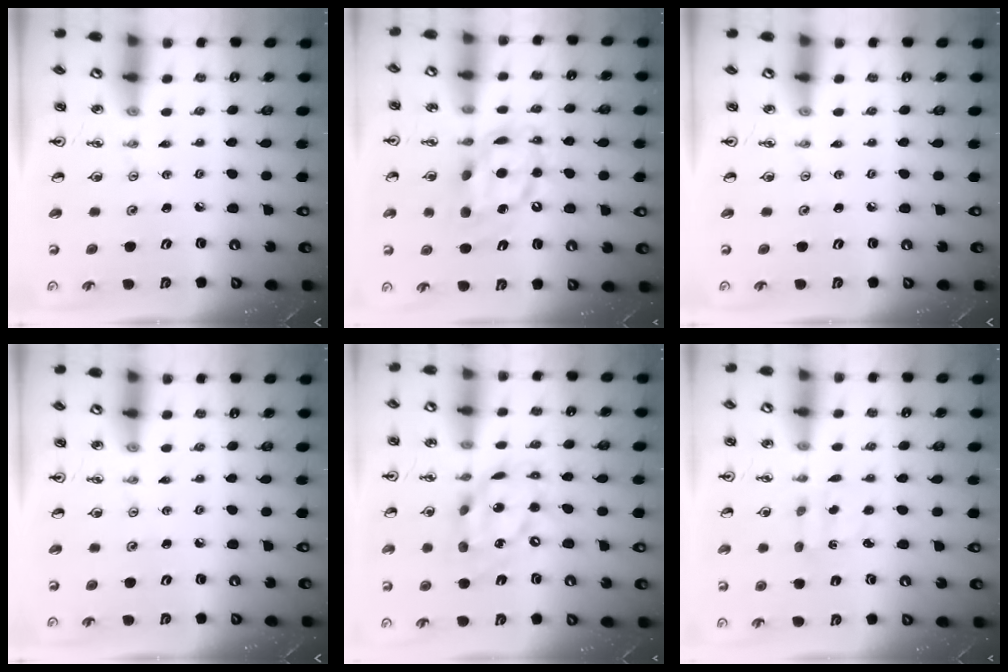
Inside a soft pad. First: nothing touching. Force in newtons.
{"total": 11.9, "press": 11.8, "slide": 1.0}
{"total": 0.0}
{"total": 0.0}
{"total": 14.7, "press": 14.7, "slide": 1.2}
{"total": 2.1, "press": 2.0, "slide": 0.6}